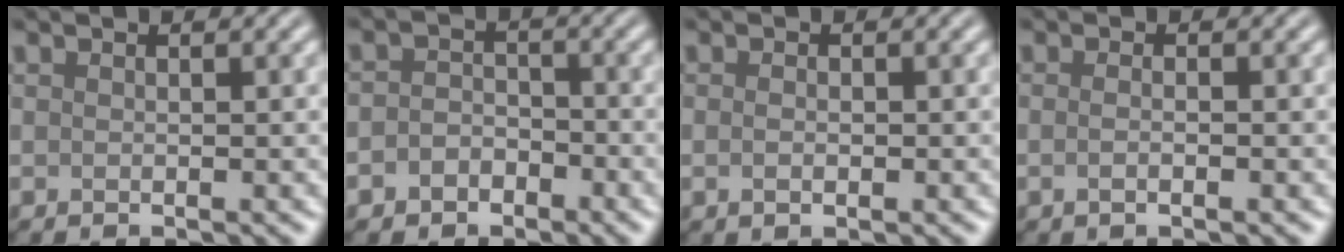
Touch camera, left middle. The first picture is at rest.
{"total": 2.5, "force": [-1.4, 1.9, 0.9], "torque": [-0.011, 0.005, -0.031]}
{"total": 1.1, "force": [-0.1, 0.6, 0.9], "torque": [-0.018, -0.002, -0.002]}
{"total": 1.7, "force": [-0.2, 0.8, 1.5], "torque": [-0.009, -0.007, -0.012]}